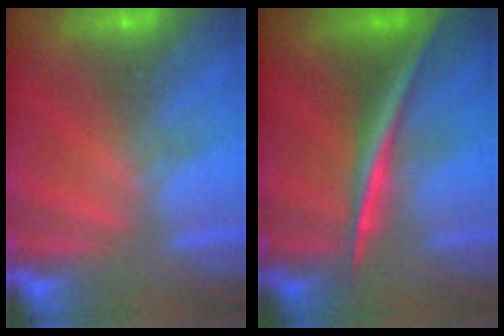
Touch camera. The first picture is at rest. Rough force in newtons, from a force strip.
{"total": 2.8}